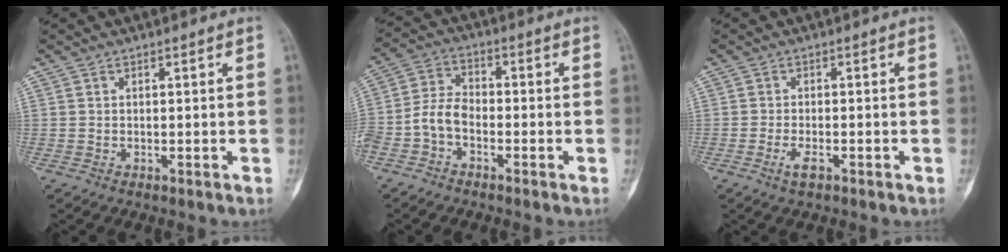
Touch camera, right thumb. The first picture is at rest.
{"total": 6.6, "force": [-2.7, 4.3, 4.3], "torque": [-0.085, 0.029, -0.061]}
{"total": 2.5, "force": [-1.4, 0.9, 1.9], "torque": [-0.041, 0.003, -0.027]}